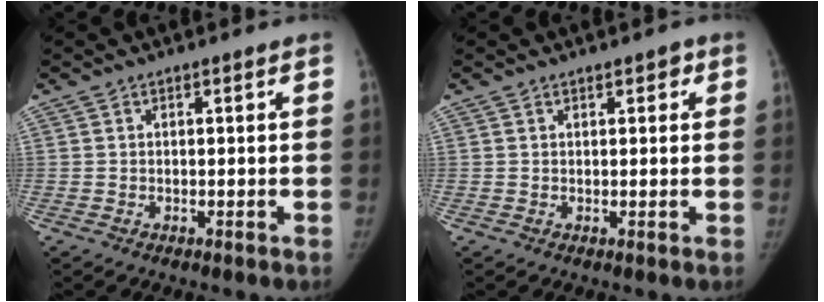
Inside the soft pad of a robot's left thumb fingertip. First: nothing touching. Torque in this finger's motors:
{"motor_torque": [-0.30, 0.13, -0.28, 0.01, -0.06]}